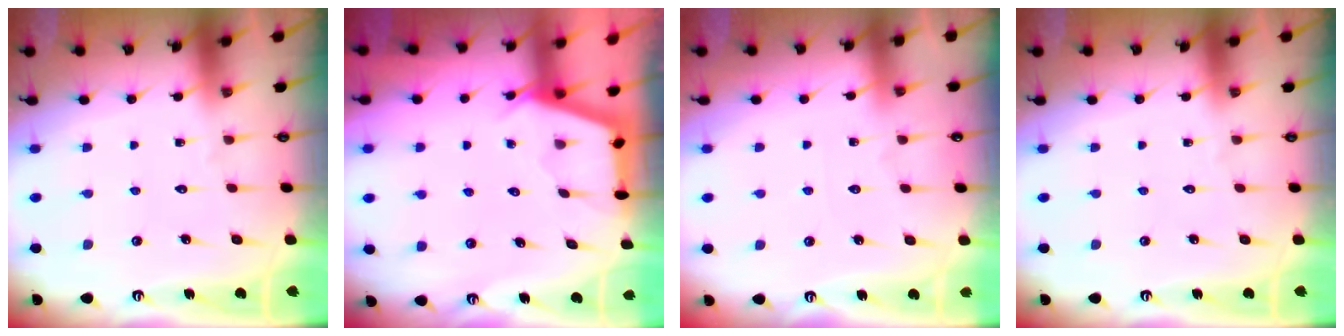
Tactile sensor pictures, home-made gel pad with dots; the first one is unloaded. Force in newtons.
{"total": 2.9, "press": 2.9, "slide": 0.3}
{"total": 2.3, "press": 2.3, "slide": 0.3}
{"total": 0.0}